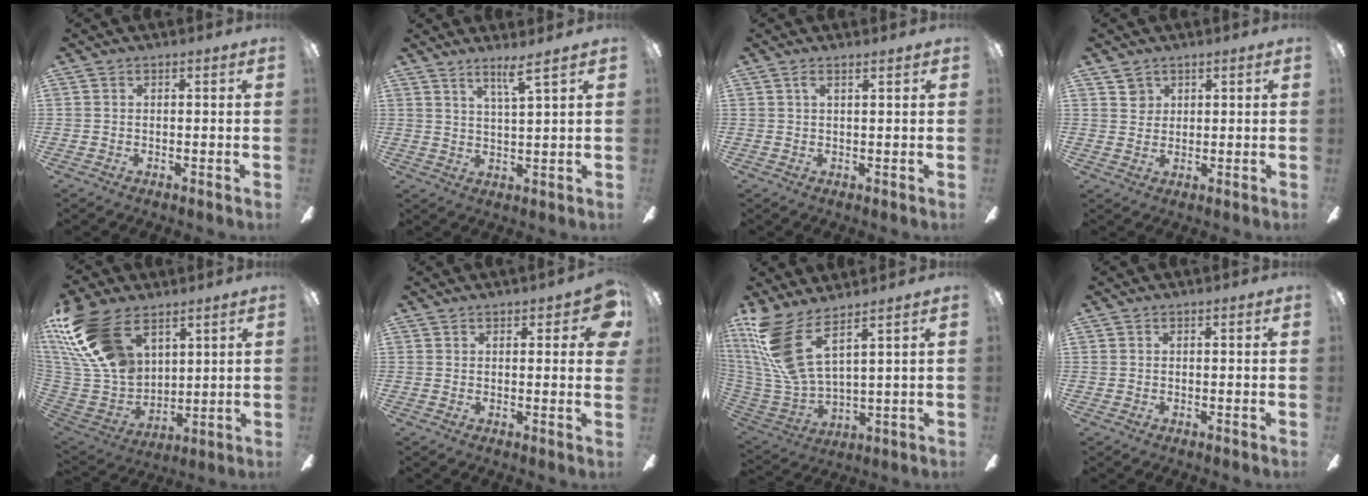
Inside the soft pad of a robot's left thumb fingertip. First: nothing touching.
{"total": 5.3, "force": [4.0, -0.5, 3.3], "torque": [-0.068, -0.018, 0.066]}
{"total": 1.8, "force": [1.1, 0.1, 1.4], "torque": [-0.031, 0.001, 0.019]}
{"total": 2.7, "force": [1.8, 2.0, 0.3], "torque": [0.005, -0.004, 0.032]}
{"total": 22.8, "force": [11.9, 13.6, 13.9], "torque": [-0.317, -0.050, 0.219]}
{"total": 5.9, "force": [2.4, 2.2, 5.0], "torque": [-0.046, -0.012, 0.034]}
{"total": 15.6, "force": [8.4, 5.0, 12.2], "torque": [-0.278, -0.051, 0.143]}
{"total": 0.0}